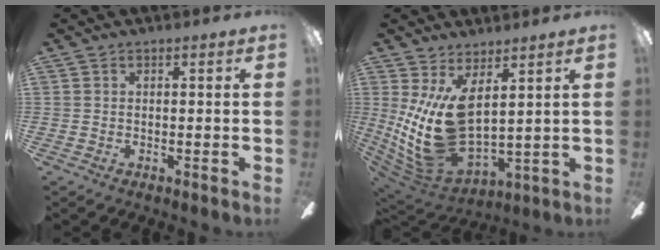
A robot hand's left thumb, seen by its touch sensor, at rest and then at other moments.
{"total": 15.9, "force": [3.7, 7.5, 13.5], "torque": [-0.297, -0.038, 0.075]}